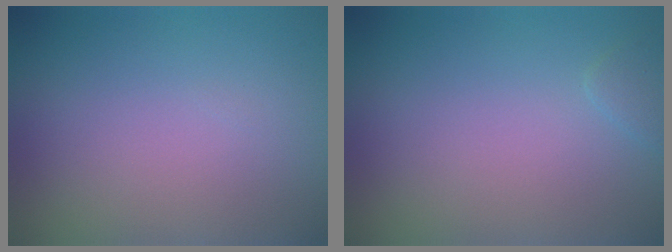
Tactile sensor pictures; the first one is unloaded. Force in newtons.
{"total": 0.8, "press": 0.8, "slide": 0.1}